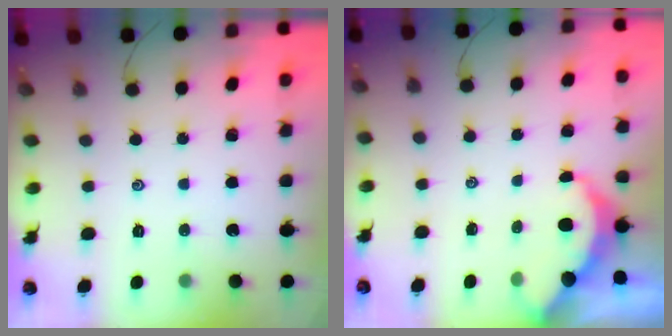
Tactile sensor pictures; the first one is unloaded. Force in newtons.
{"total": 3.1, "press": 3.1, "slide": 0.4}